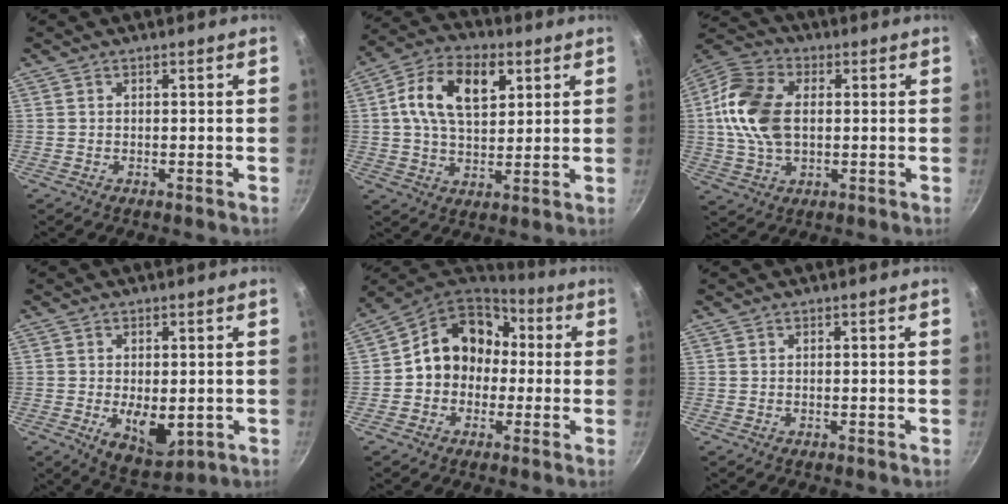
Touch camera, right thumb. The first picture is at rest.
{"total": 14.0, "force": [4.1, 8.5, 10.4], "torque": [-0.166, 0.002, 0.060]}
{"total": 14.9, "force": [1.1, 9.8, 11.2], "torque": [-0.200, 0.015, 0.006]}
{"total": 8.1, "force": [-1.0, 4.7, 6.5], "torque": [-0.084, -0.018, 0.001]}
{"total": 14.1, "force": [0.6, 12.0, 7.3], "torque": [-0.077, 0.044, -0.006]}
{"total": 0.0}